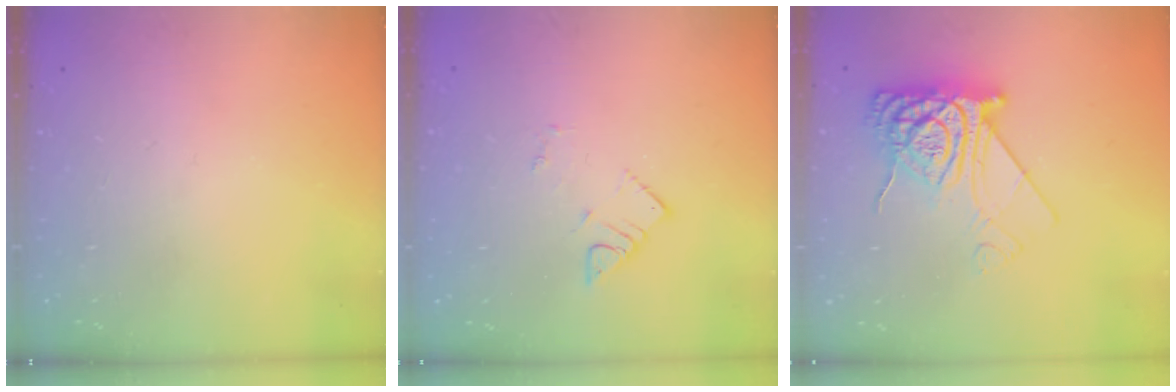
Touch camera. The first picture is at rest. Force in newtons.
{"total": 3.2, "press": 3.2, "slide": 0.1}
{"total": 12.3, "press": 12.3, "slide": 1.0}